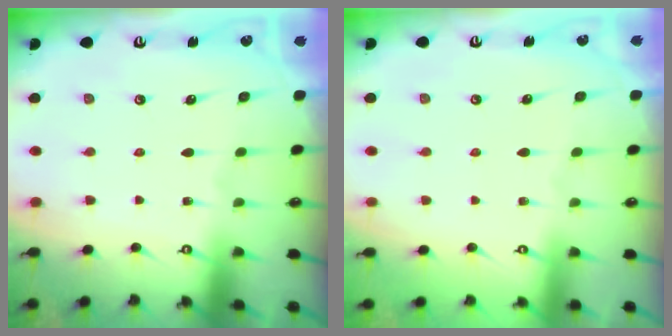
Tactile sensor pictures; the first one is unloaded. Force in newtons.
{"total": 0.0}